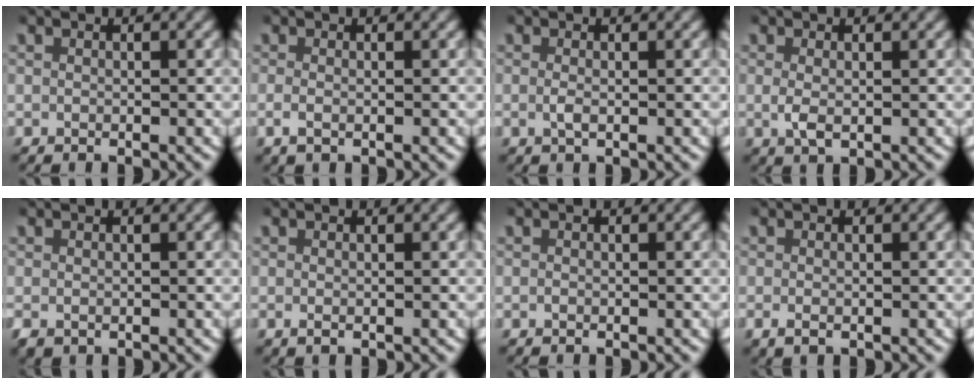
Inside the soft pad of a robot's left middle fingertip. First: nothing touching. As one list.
[{"total": 1.1, "force": [-0.5, 0.3, 1.0], "torque": [-0.025, -0.004, -0.007]}, {"total": 0.7, "force": [-0.1, 0.0, 0.7], "torque": [-0.018, -0.002, 0.000]}, {"total": 1.5, "force": [-0.1, 0.5, 1.4], "torque": [-0.033, -0.009, 0.006]}, {"total": 1.4, "force": [-0.8, 0.9, 0.7], "torque": [-0.021, -0.007, -0.010]}, {"total": 0.5, "force": [-0.3, 0.1, 0.5], "torque": [-0.009, -0.001, -0.001]}, {"total": 0.0}, {"total": 1.0, "force": [-0.5, 0.4, 0.8], "torque": [-0.016, -0.002, -0.005]}]